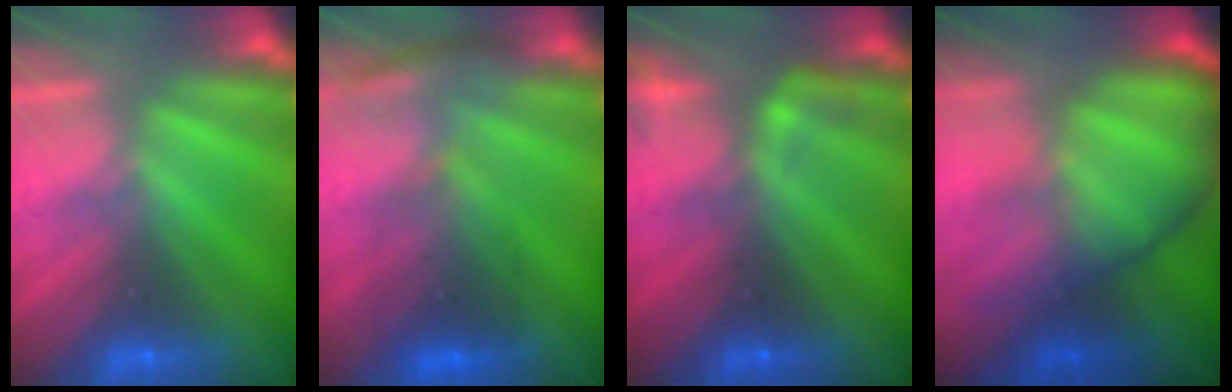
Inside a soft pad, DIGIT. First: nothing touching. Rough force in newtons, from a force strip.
{"total": 2.7}
{"total": 2.3}
{"total": 7.6}